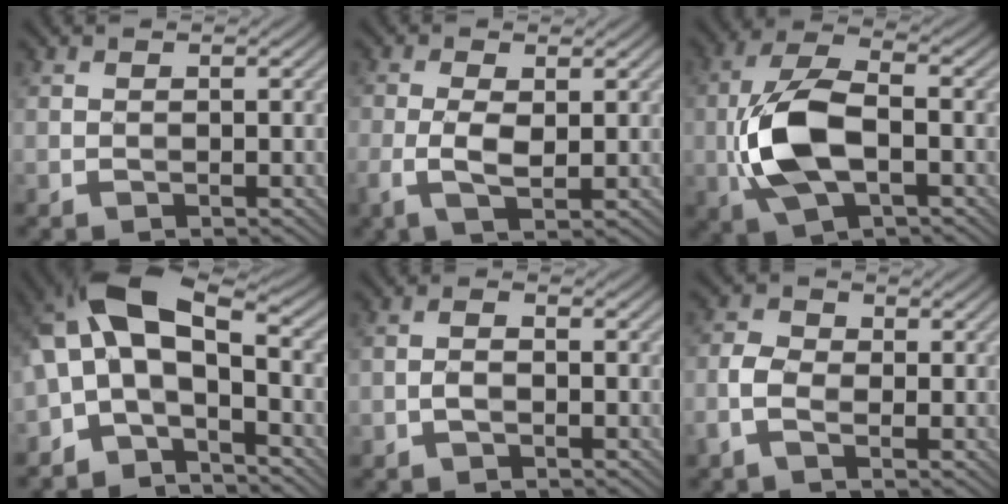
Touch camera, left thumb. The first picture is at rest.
{"total": 4.4, "force": [-0.4, 1.7, 4.1], "torque": [-0.098, -0.001, -0.010]}
{"total": 10.6, "force": [-2.2, 5.3, 9.0], "torque": [-0.203, 0.006, -0.046]}
{"total": 9.6, "force": [-1.3, 5.1, 8.1], "torque": [-0.157, 0.018, -0.040]}
{"total": 1.7, "force": [-0.9, 0.6, 1.3], "torque": [-0.027, 0.005, -0.022]}
{"total": 3.4, "force": [-1.3, 2.0, 2.4], "torque": [-0.064, 0.006, -0.037]}